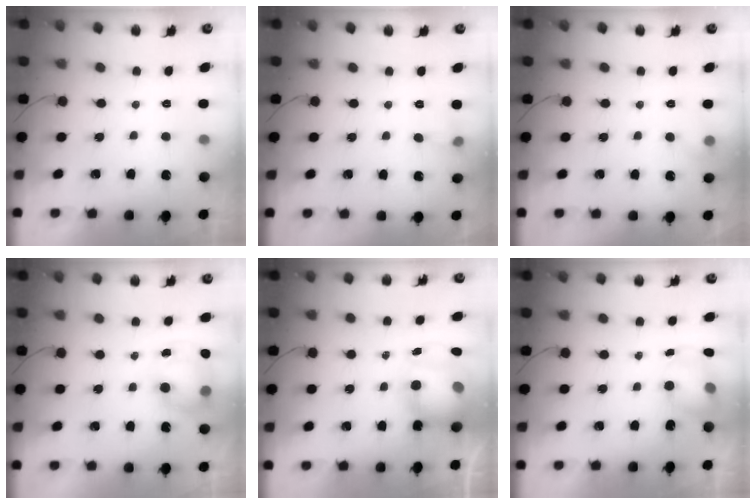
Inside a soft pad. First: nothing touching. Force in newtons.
{"total": 3.9, "press": 3.8, "slide": 1.2}
{"total": 5.2, "press": 5.1, "slide": 1.2}
{"total": 12.1, "press": 9.7, "slide": 7.2}
{"total": 10.1, "press": 9.8, "slide": 2.3}
{"total": 5.7, "press": 5.7, "slide": 0.3}